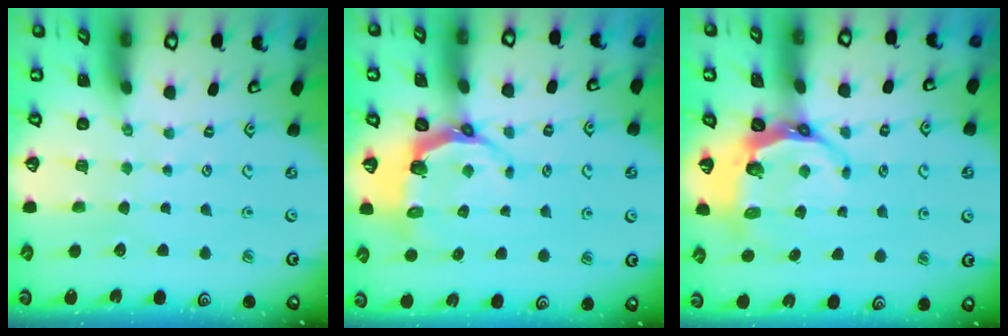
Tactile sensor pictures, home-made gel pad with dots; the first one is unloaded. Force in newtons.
{"total": 5.7, "press": 4.3, "slide": 3.8}
{"total": 7.5, "press": 6.5, "slide": 3.8}